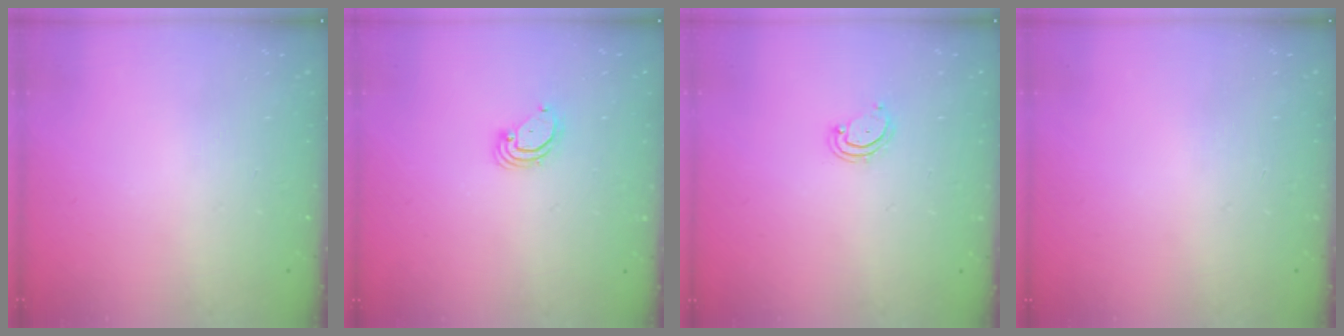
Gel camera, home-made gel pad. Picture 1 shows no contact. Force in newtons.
{"total": 3.7, "press": 3.7, "slide": 0.3}
{"total": 3.8, "press": 3.8, "slide": 0.4}
{"total": 0.0}